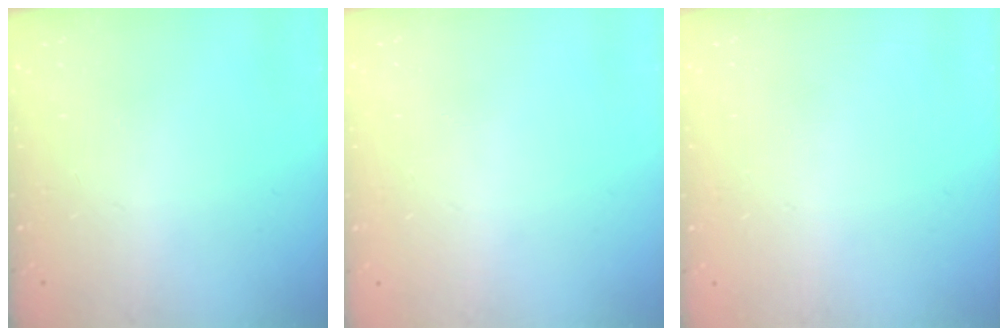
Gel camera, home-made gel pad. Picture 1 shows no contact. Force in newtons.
{"total": 0.0}
{"total": 0.0}